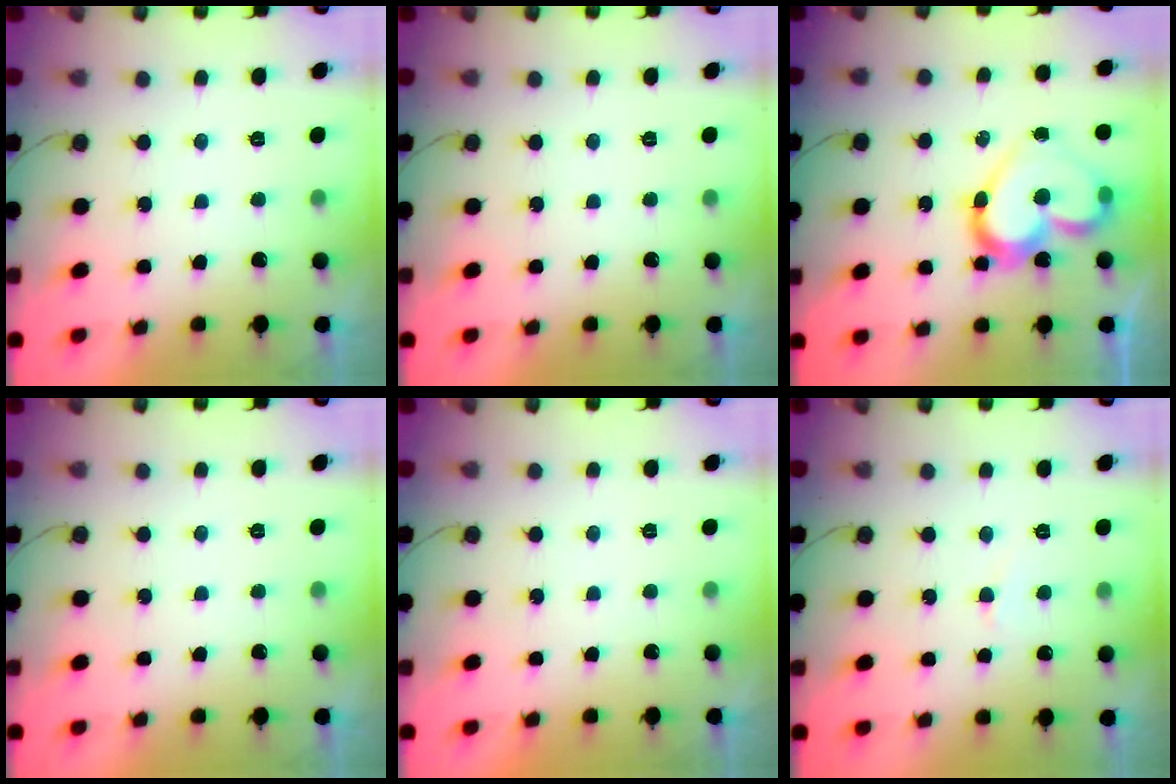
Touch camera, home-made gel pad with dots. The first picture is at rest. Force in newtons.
{"total": 0.0}
{"total": 15.0, "press": 14.8, "slide": 2.0}
{"total": 0.0}
{"total": 1.7, "press": 1.7, "slide": 0.0}
{"total": 2.5, "press": 2.4, "slide": 0.3}